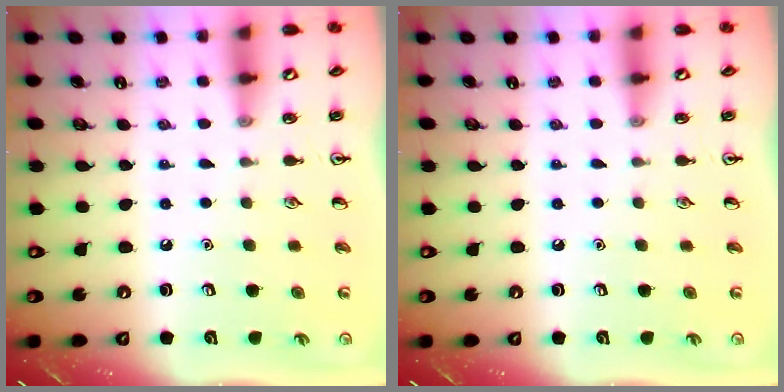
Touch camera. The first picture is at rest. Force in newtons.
{"total": 0.0}